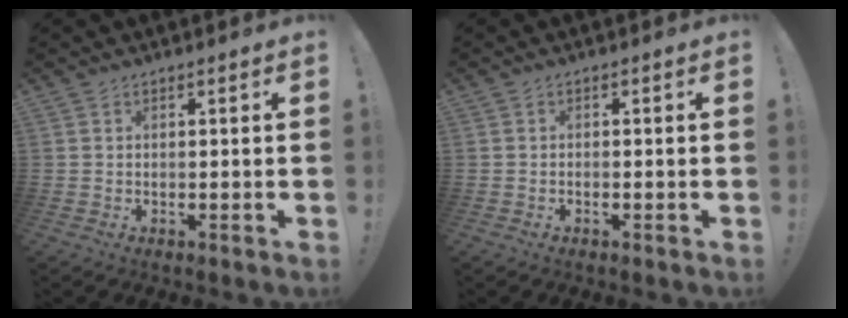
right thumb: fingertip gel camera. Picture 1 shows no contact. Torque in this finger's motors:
{"motor_torque": [-0.23, -0.05, -0.09, 0.15, 0.01]}